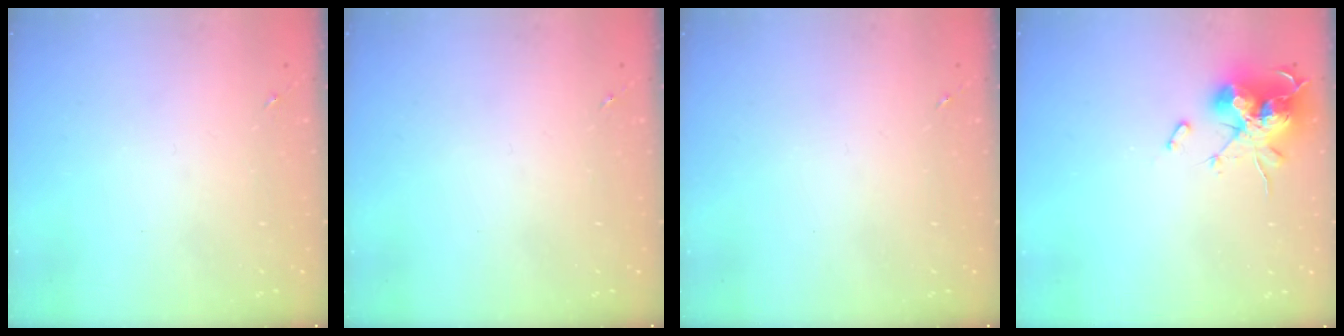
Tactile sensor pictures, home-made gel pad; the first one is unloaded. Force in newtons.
{"total": 0.0}
{"total": 0.0}
{"total": 16.7, "press": 16.7, "slide": 0.1}